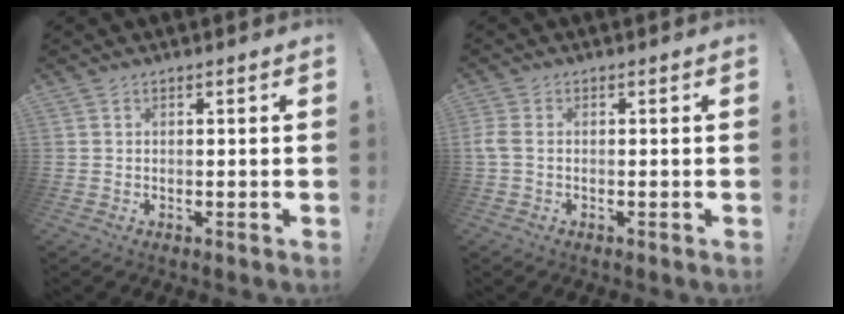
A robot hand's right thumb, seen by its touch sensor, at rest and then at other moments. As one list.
[{"total": 2.7, "force": [-0.1, 1.4, 2.3], "torque": [-0.052, 0.004, -0.001]}]